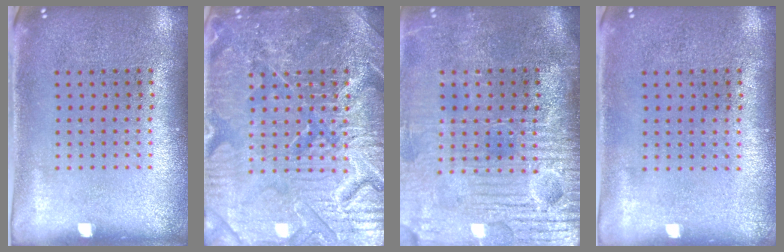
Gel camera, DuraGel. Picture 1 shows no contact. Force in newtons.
{"total": 7.9, "press": 7.8, "slide": 1.0}
{"total": 4.6, "press": 4.1, "slide": 2.1}
{"total": 0.0}